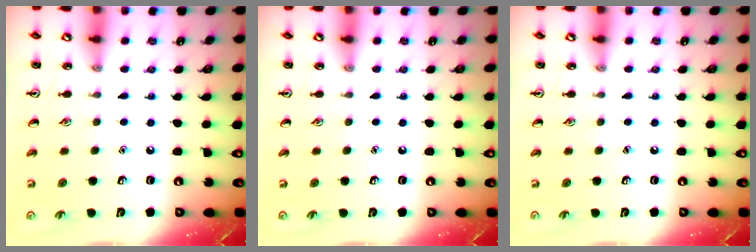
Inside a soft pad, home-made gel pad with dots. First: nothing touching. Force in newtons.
{"total": 0.0}
{"total": 0.0}